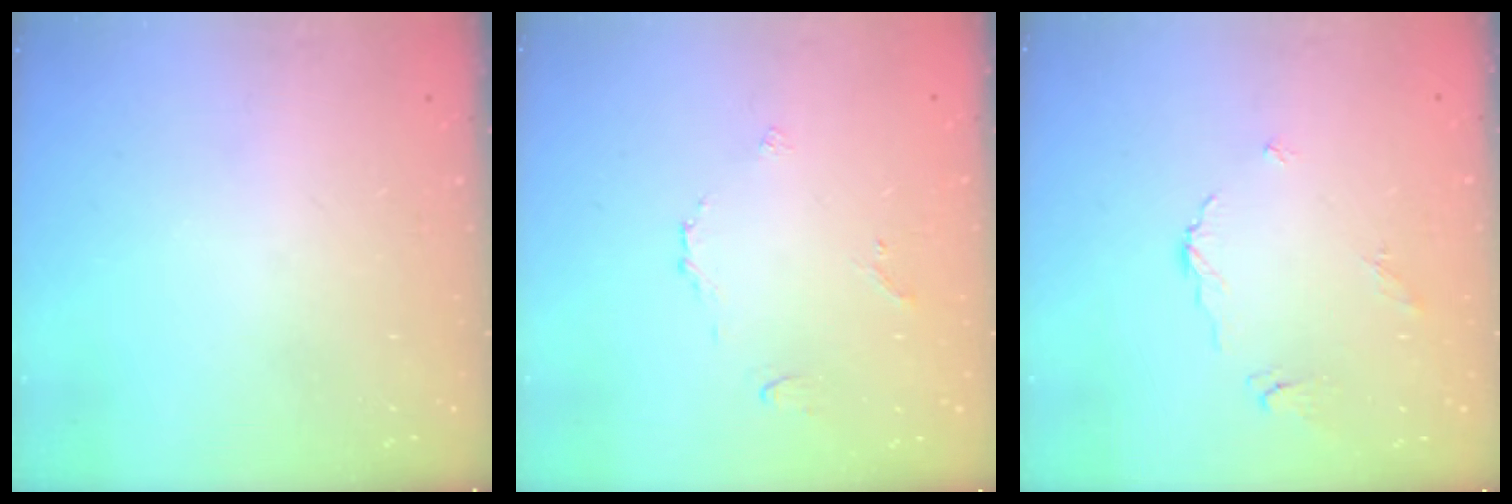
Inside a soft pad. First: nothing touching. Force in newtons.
{"total": 3.6, "press": 3.5, "slide": 0.7}
{"total": 4.6, "press": 4.6, "slide": 0.5}